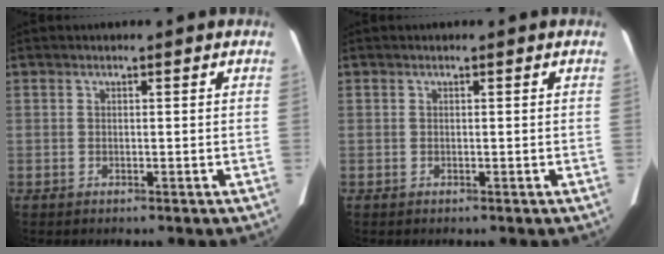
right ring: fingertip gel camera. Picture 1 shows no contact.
{"total": 0.0}